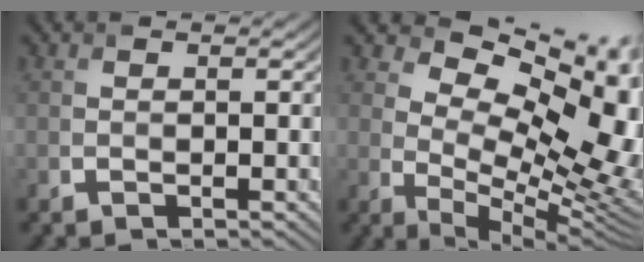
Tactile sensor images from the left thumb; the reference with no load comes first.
{"total": 16.0, "force": [4.4, 8.7, 12.7], "torque": [-0.193, 0.027, 0.086]}